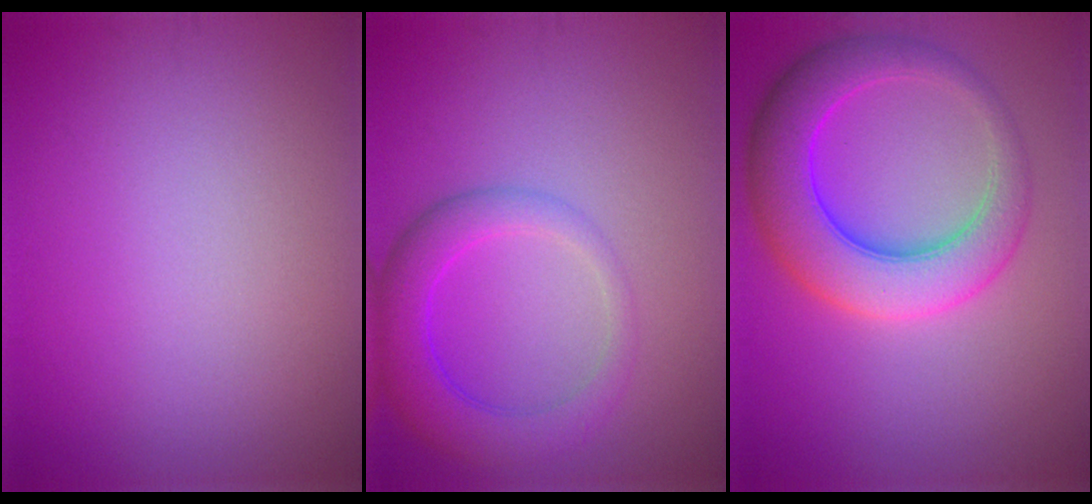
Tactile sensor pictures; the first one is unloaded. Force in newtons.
{"total": 4.5, "press": 4.5, "slide": 0.3}
{"total": 7.9, "press": 7.9, "slide": 0.1}